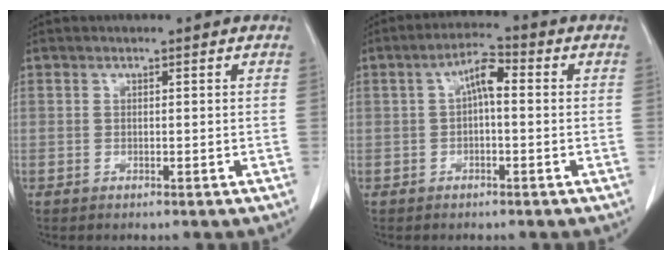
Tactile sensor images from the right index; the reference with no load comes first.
{"total": 4.6, "force": [0.4, 1.4, 4.4], "torque": [-0.080, 0.021, 0.004]}